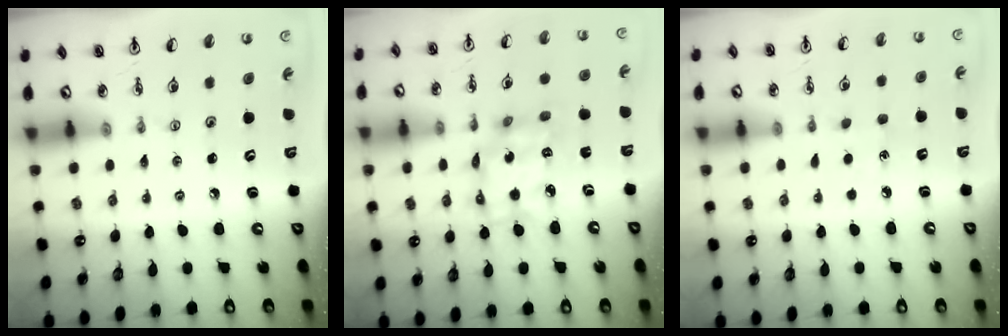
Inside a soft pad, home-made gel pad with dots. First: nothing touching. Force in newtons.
{"total": 11.7, "press": 11.6, "slide": 0.9}
{"total": 2.9, "press": 2.8, "slide": 0.4}